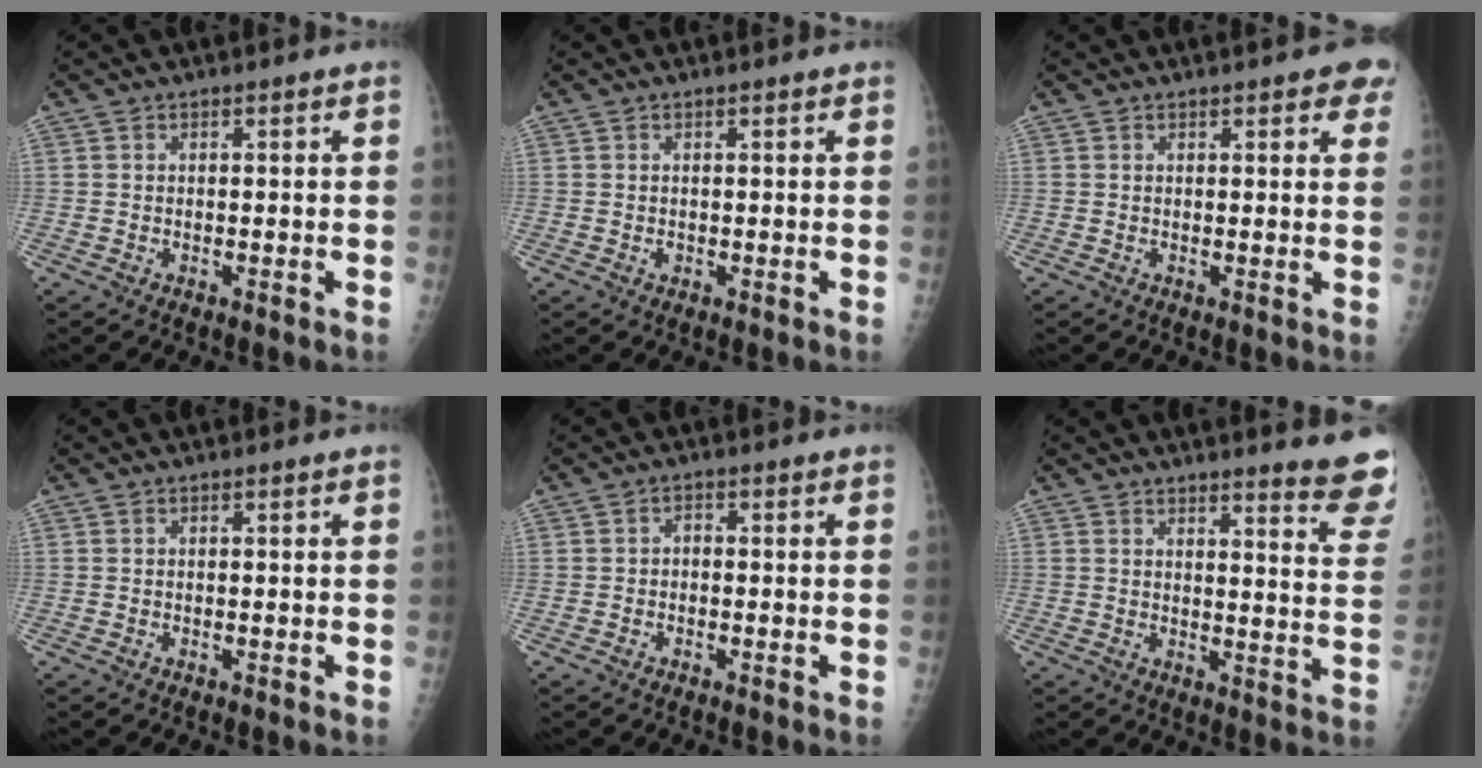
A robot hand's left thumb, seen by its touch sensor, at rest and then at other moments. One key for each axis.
{"total": 0.8, "fx": 0.3, "fy": 0.5, "fz": 0.5, "tx": -0.004, "ty": 0.000, "tz": 0.003}
{"total": 4.8, "fx": 3.0, "fy": 1.6, "fz": 3.3, "tx": -0.014, "ty": -0.002, "tz": 0.029}
{"total": 0.0}
{"total": 0.9, "fx": -0.4, "fy": 0.5, "fz": 0.5, "tx": -0.004, "ty": 0.002, "tz": -0.010}
{"total": 11.5, "fx": 10.2, "fy": 0.4, "fz": 5.2, "tx": -0.041, "ty": -0.098, "tz": 0.103}